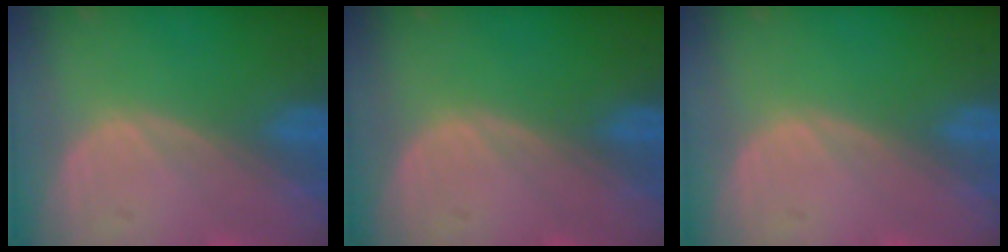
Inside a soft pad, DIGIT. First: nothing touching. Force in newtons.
{"total": 0.0}
{"total": 0.0}